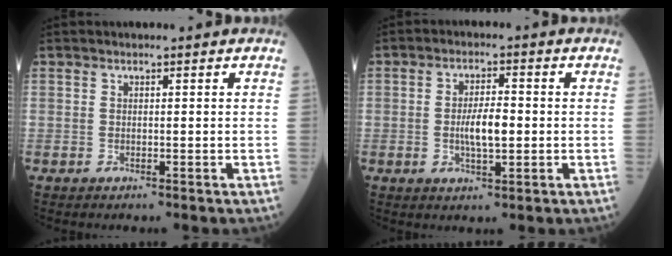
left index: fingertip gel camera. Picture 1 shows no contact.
{"total": 5.1, "force": [-0.7, 1.4, 4.9], "torque": [-0.094, -0.002, -0.014]}